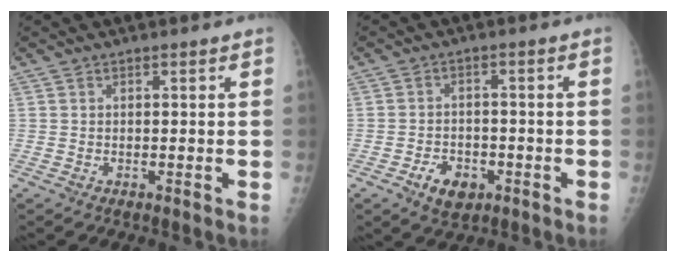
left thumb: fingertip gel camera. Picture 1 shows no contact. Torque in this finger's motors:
{"motor_torque": [-0.21, 0.22, 0.14, 0.10, 0.00]}